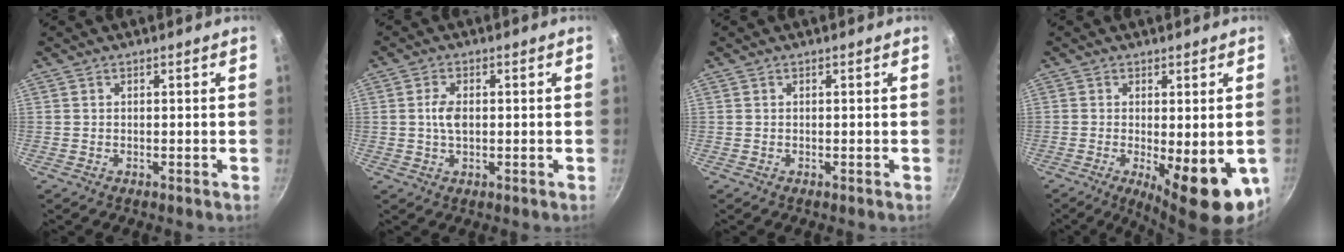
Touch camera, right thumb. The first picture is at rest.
{"total": 3.8, "force": [0.1, 2.2, 3.1], "torque": [-0.051, 0.005, -0.001]}
{"total": 0.0}
{"total": 12.9, "force": [-3.3, 4.3, 11.7], "torque": [-0.141, -0.013, -0.032]}